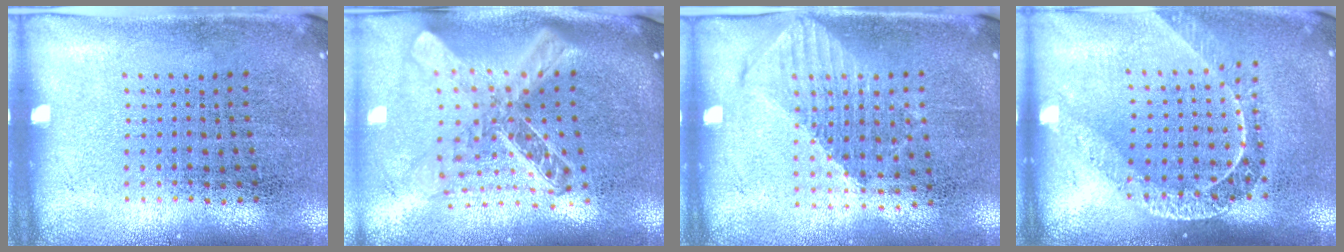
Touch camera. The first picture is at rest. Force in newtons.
{"total": 2.6, "press": 1.9, "slide": 1.8}
{"total": 1.2, "press": 1.1, "slide": 0.5}
{"total": 1.8, "press": 1.5, "slide": 1.0}